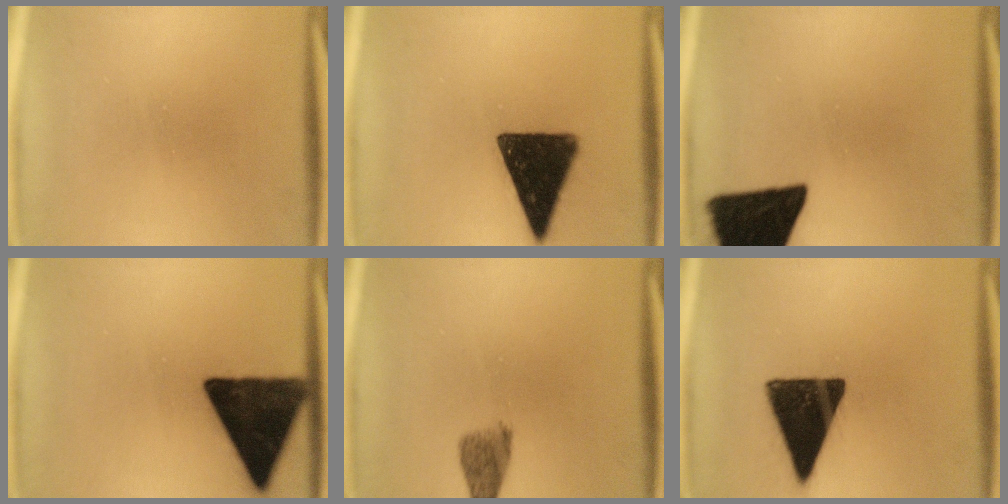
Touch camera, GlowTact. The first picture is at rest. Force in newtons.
{"total": 15.6}
{"total": 18.1}
{"total": 14.9}
{"total": 3.9}
{"total": 16.3}